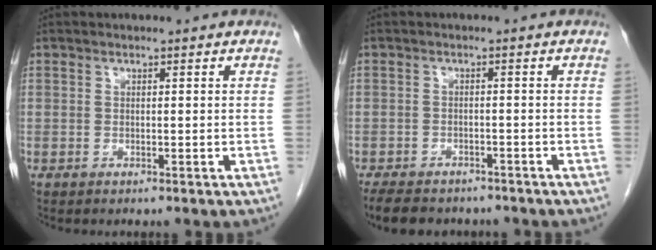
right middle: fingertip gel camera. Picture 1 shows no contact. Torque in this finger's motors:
{"motor_torque": [0.09, 0.02, 0.03, 0.04]}